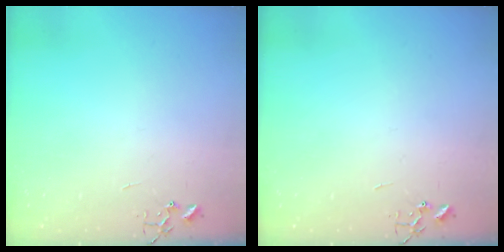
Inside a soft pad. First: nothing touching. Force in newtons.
{"total": 0.0}